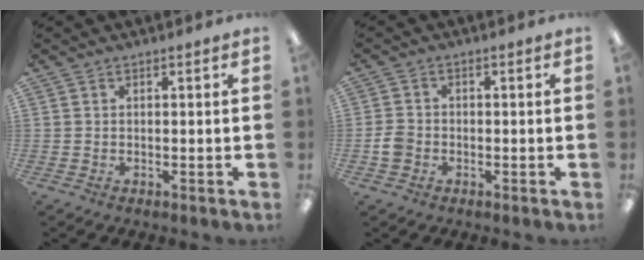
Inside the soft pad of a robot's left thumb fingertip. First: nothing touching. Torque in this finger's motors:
{"motor_torque": [-0.16, 0.17, 0.07, -0.02, 0.00]}